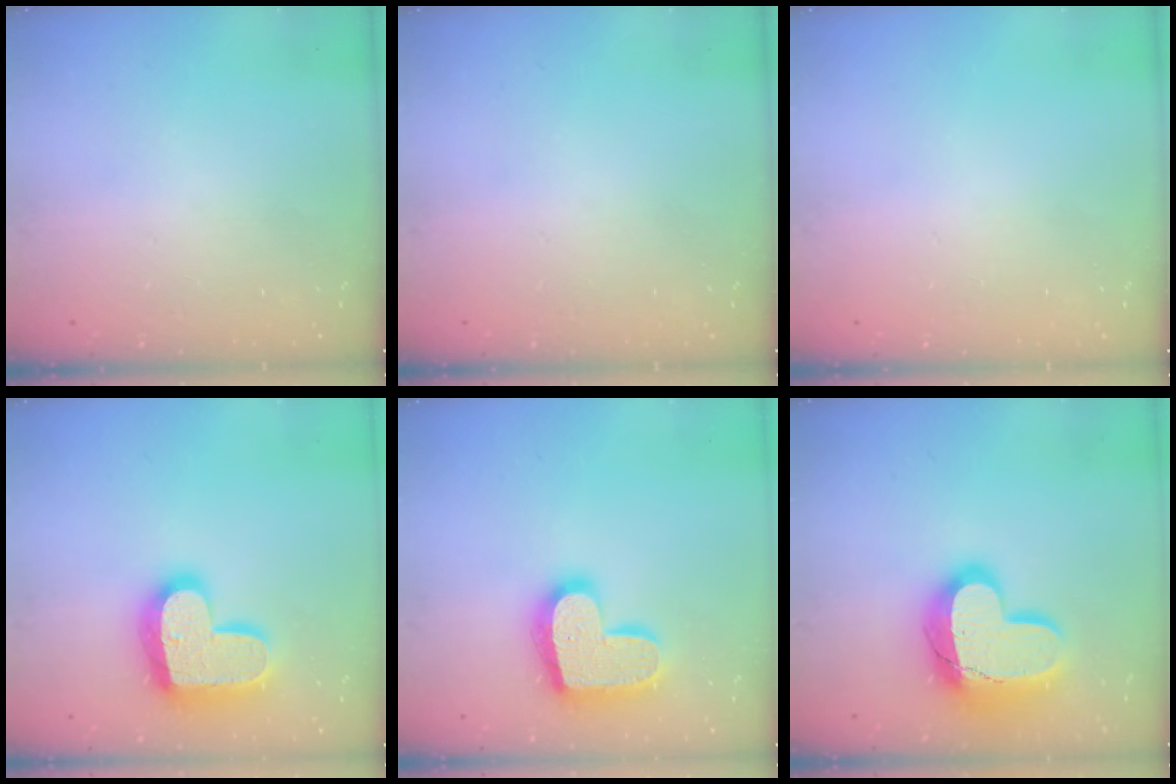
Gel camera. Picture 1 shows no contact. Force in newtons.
{"total": 0.0}
{"total": 0.0}
{"total": 19.9, "press": 19.9, "slide": 1.3}
{"total": 18.7, "press": 18.7, "slide": 1.2}
{"total": 24.2, "press": 24.2, "slide": 1.6}